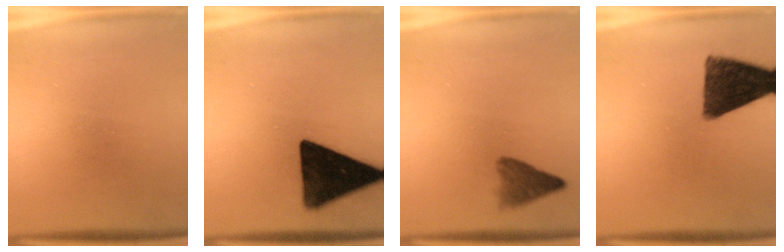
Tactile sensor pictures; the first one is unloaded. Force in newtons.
{"total": 16.8}
{"total": 3.5}
{"total": 13.5}